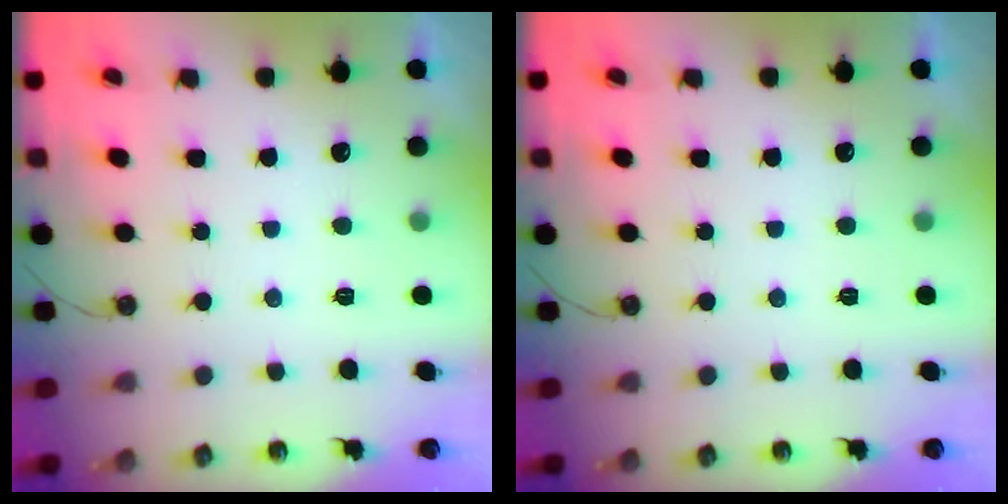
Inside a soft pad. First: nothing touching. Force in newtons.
{"total": 0.0}